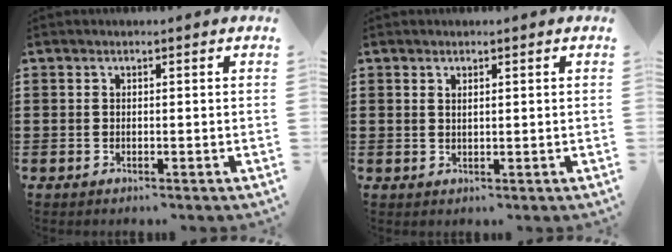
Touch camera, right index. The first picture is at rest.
{"total": 0.8, "force": [0.5, 0.2, 0.5], "torque": [-0.010, 0.002, 0.010]}